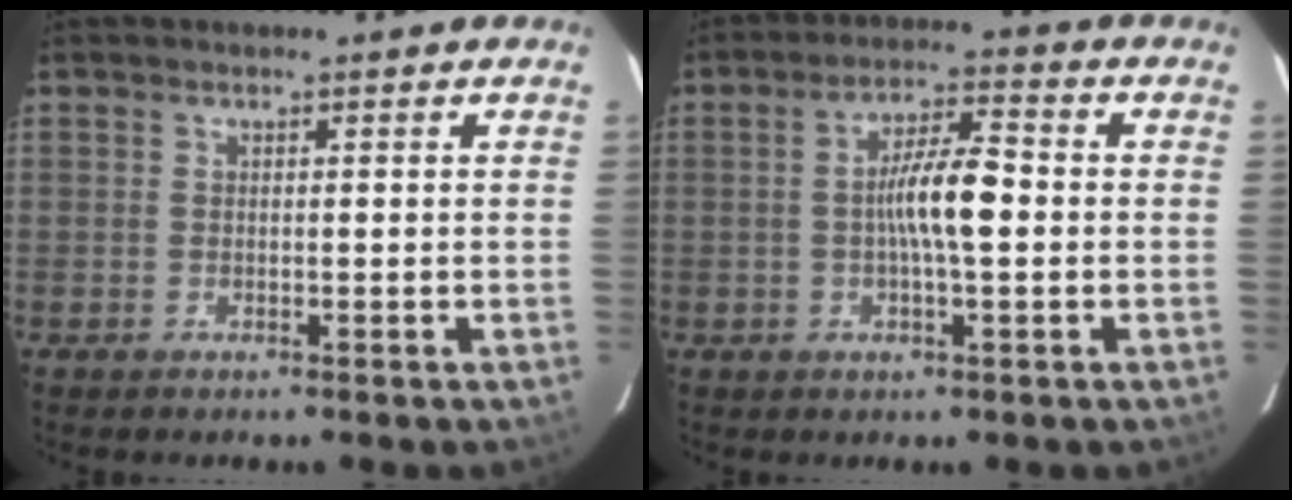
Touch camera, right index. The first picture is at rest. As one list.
[{"total": 7.7, "force": [-0.4, 1.1, 7.6], "torque": [-0.140, 0.012, -0.012]}]